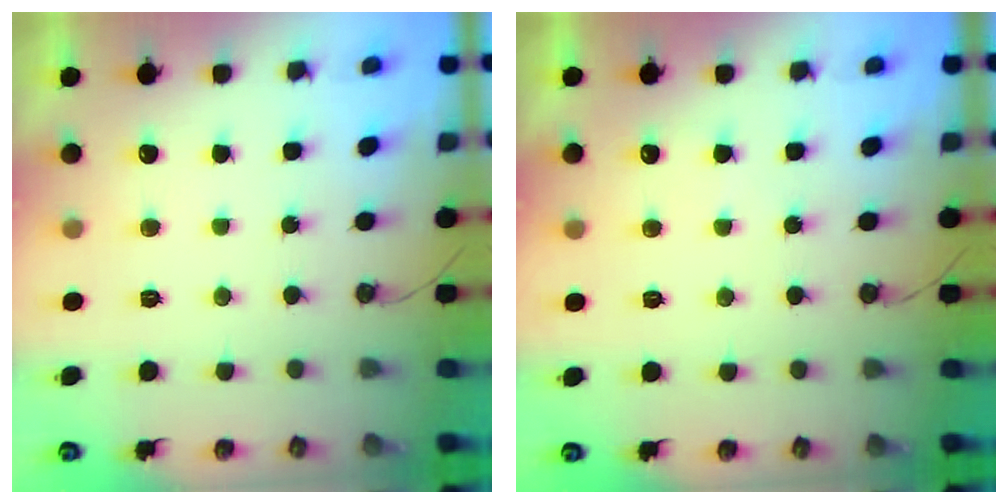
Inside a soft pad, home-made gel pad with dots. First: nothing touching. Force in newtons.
{"total": 3.0, "press": 3.0, "slide": 0.4}